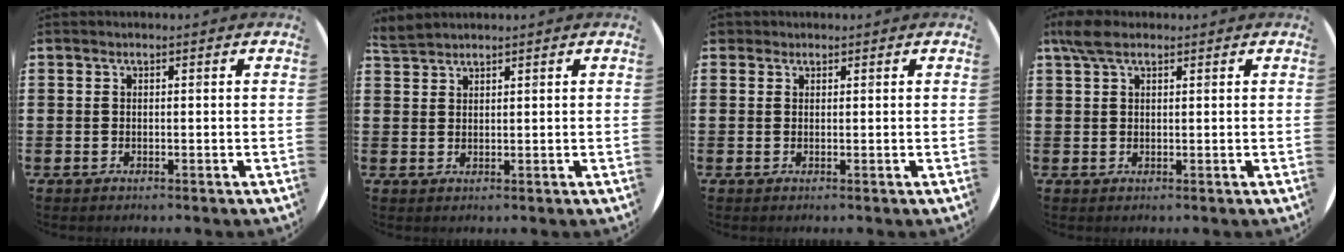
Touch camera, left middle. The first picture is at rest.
{"total": 2.0, "force": [2.0, 0.1, -0.1], "torque": [-0.002, -0.001, 0.040]}
{"total": 0.8, "force": [0.7, 0.4, 0.0], "torque": [0.000, 0.003, 0.013]}
{"total": 3.2, "force": [2.1, 1.4, 2.0], "torque": [-0.044, 0.007, 0.039]}